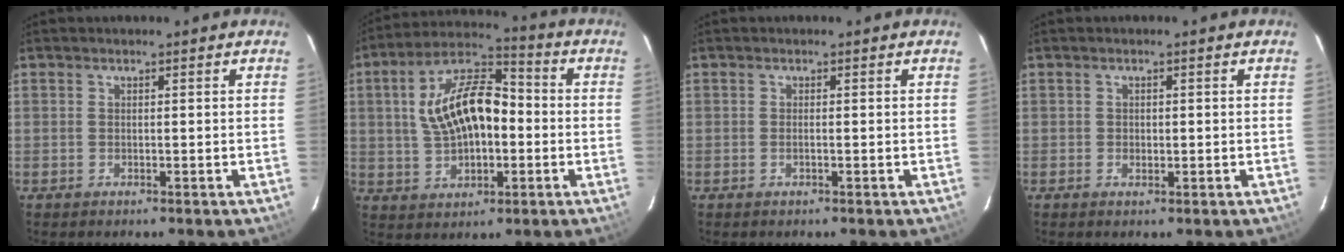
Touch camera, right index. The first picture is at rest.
{"total": 14.7, "force": [0.2, 7.8, 12.4], "torque": [-0.242, 0.027, 0.006]}
{"total": 0.7, "force": [-0.3, -0.1, 0.7], "torque": [-0.012, 0.002, -0.006]}
{"total": 1.0, "force": [-0.2, 0.8, 0.6], "torque": [-0.009, 0.000, -0.003]}